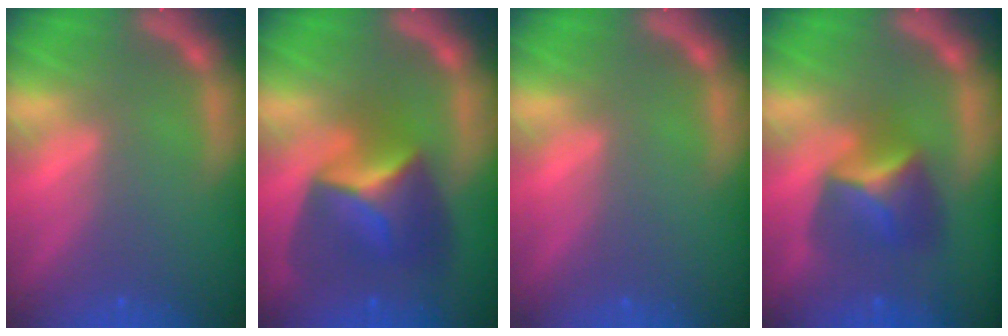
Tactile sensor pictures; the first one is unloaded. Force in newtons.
{"total": 7.4}
{"total": 0.0}
{"total": 4.9}